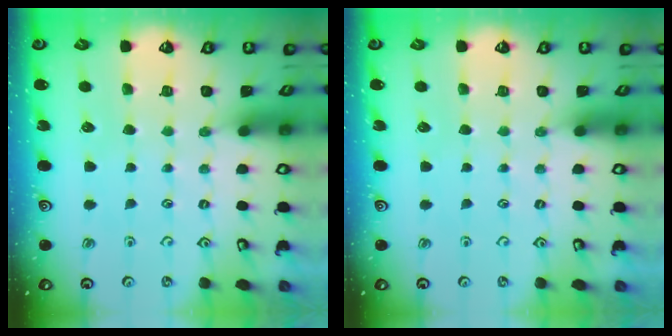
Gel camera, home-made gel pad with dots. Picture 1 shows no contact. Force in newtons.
{"total": 0.0}